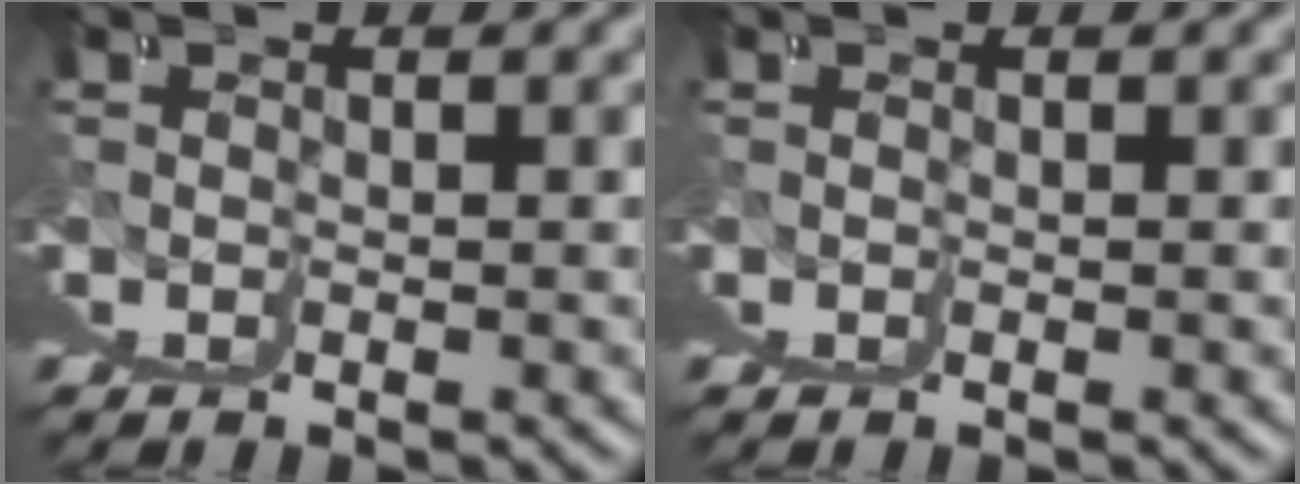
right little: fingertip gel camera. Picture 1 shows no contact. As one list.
[{"total": 0.0}]